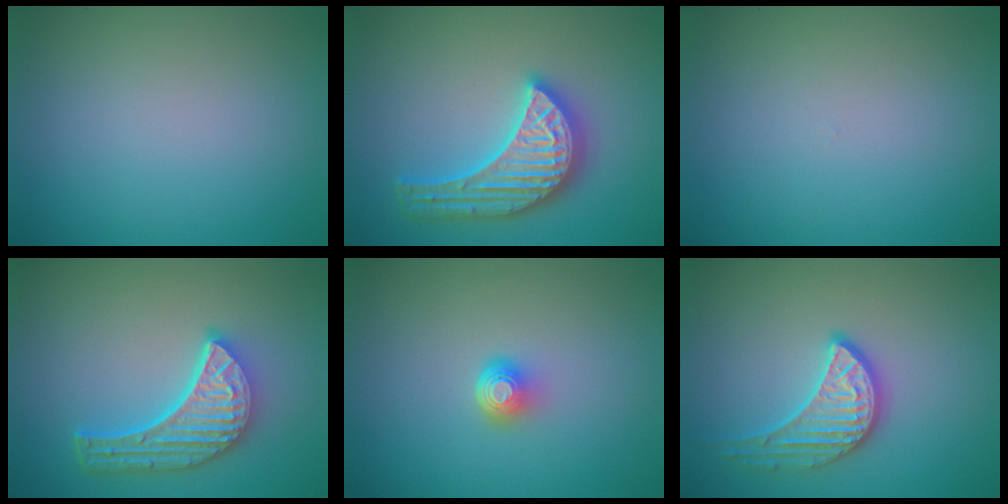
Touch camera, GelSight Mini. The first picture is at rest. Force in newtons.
{"total": 5.6, "press": 5.6, "slide": 0.6}
{"total": 0.0}
{"total": 5.8, "press": 4.5, "slide": 3.7}
{"total": 2.1, "press": 1.4, "slide": 1.6}
{"total": 3.3, "press": 3.2, "slide": 0.9}